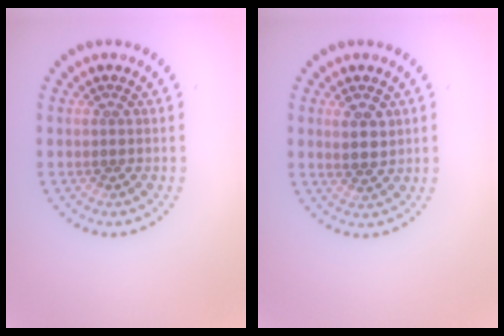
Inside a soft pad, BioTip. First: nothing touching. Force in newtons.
{"total": 2.4, "press": 2.3, "slide": 0.8}